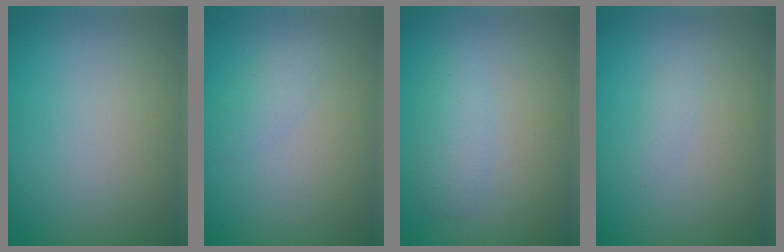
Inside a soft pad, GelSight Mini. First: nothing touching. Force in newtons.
{"total": 1.3, "press": 1.3, "slide": 0.0}
{"total": 1.7, "press": 1.7, "slide": 0.0}
{"total": 0.7, "press": 0.7, "slide": 0.0}